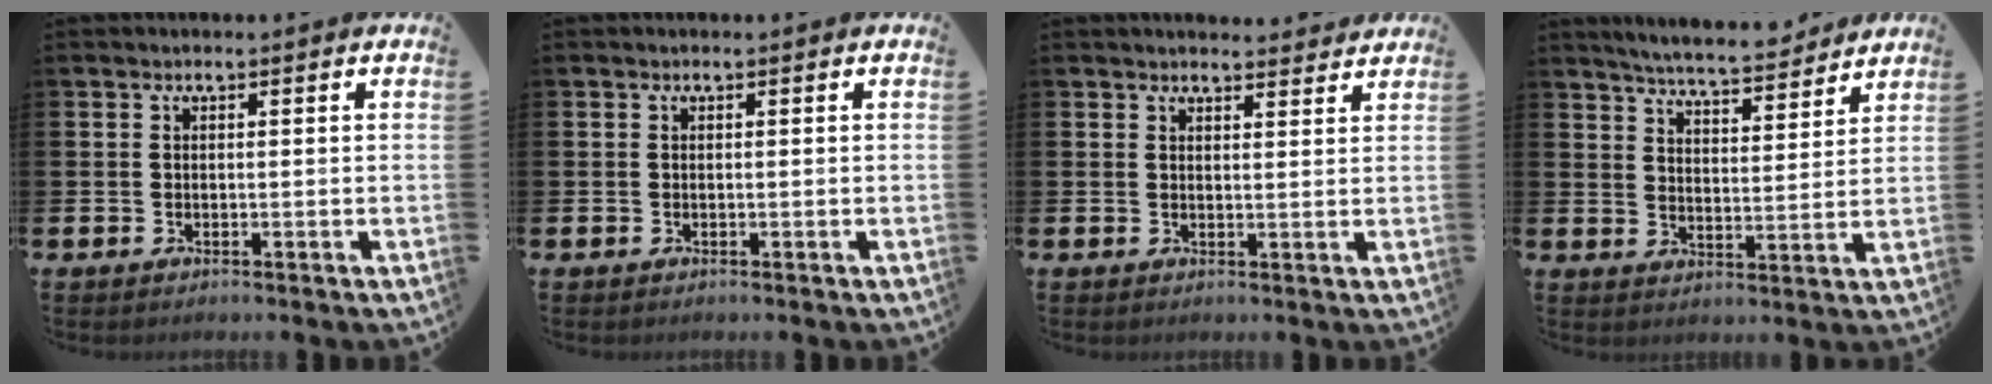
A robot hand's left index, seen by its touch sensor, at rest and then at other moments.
{"total": 0.0}
{"total": 2.6, "force": [2.6, 0.4, 0.0], "torque": [0.003, -0.016, 0.045]}
{"total": 6.0, "force": [5.8, 0.3, 1.3], "torque": [-0.044, -0.038, 0.101]}